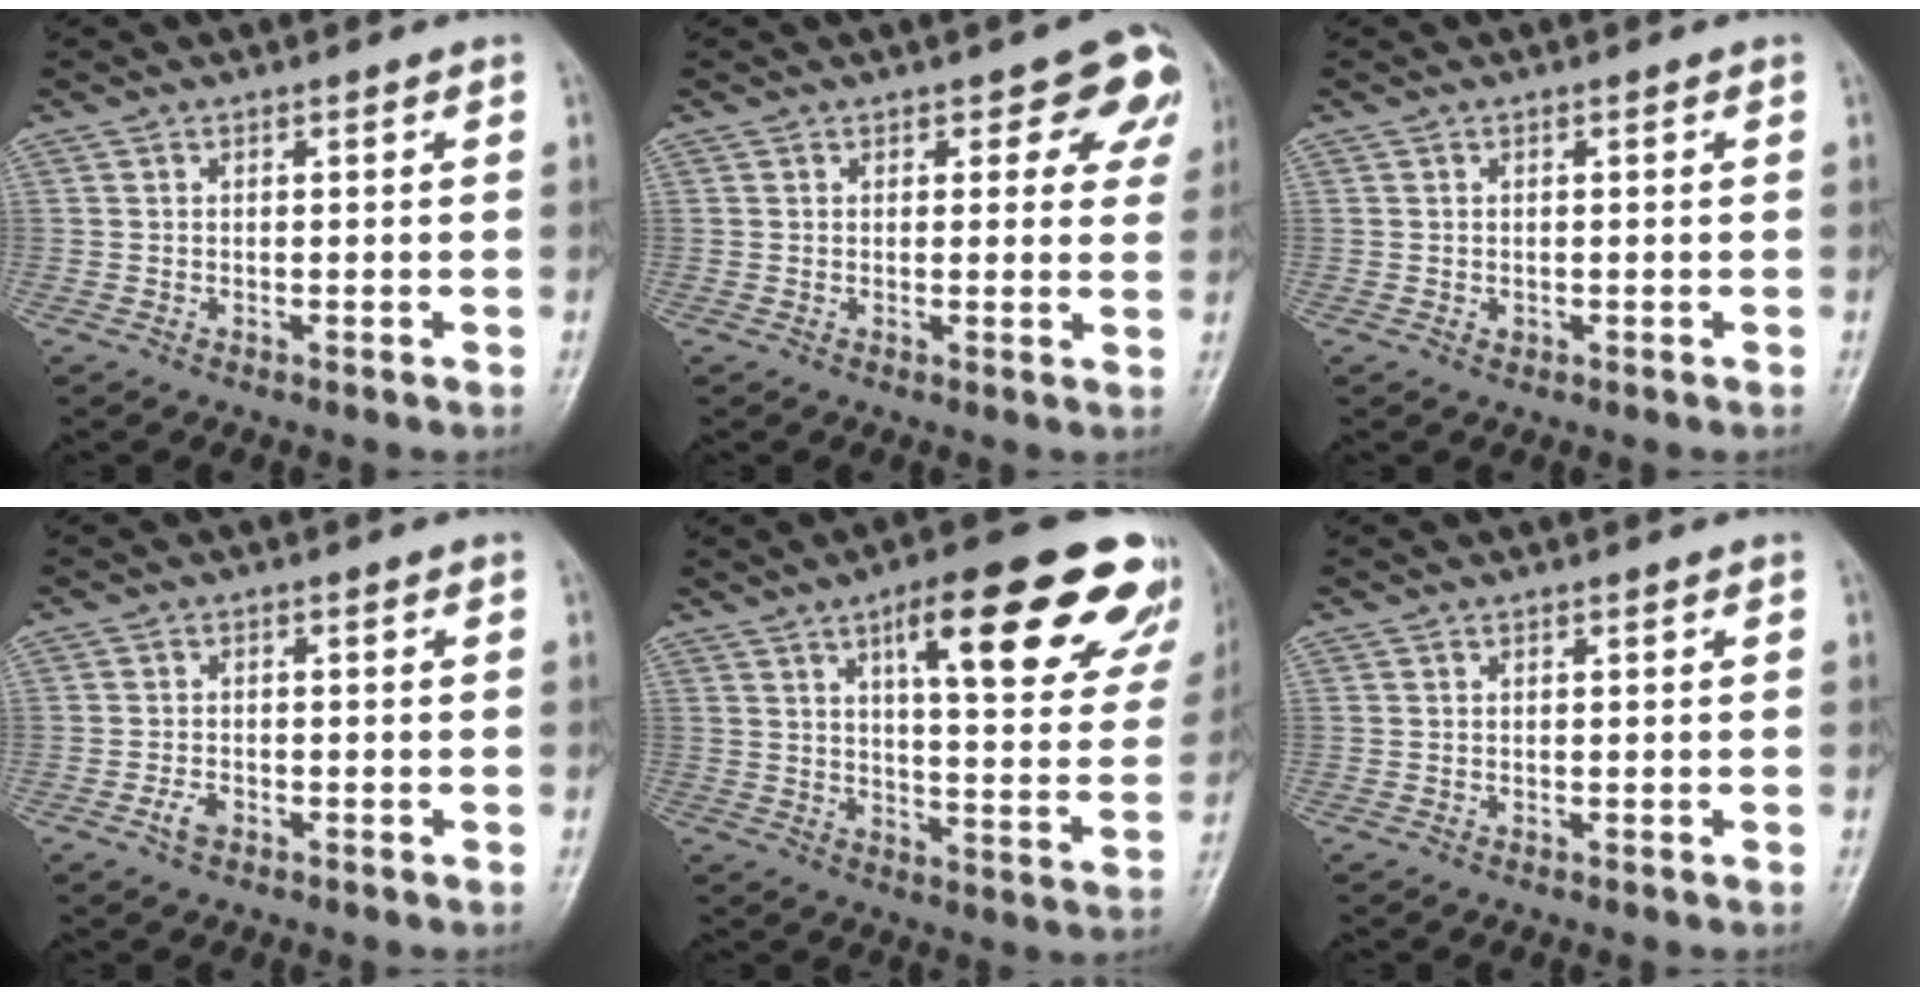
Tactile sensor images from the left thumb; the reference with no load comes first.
{"total": 7.1, "force": [3.8, 3.9, 4.6], "torque": [-0.006, -0.011, 0.037]}
{"total": 0.6, "force": [0.0, 0.6, 0.2], "torque": [0.002, 0.001, -0.001]}
{"total": 2.3, "force": [-1.2, 1.3, 1.3], "torque": [-0.026, 0.005, -0.024]}
{"total": 24.2, "force": [13.0, 6.9, 19.2], "torque": [-0.220, -0.033, 0.175]}
{"total": 0.0}